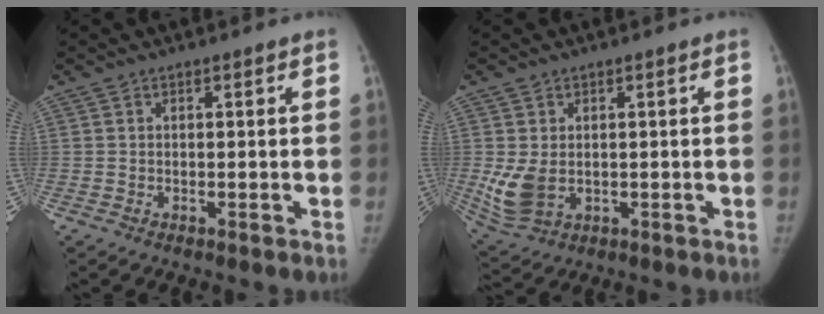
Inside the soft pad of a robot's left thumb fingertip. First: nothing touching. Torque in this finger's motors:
{"motor_torque": [0.52, 1.72, 0.76, -0.83, 0.06]}